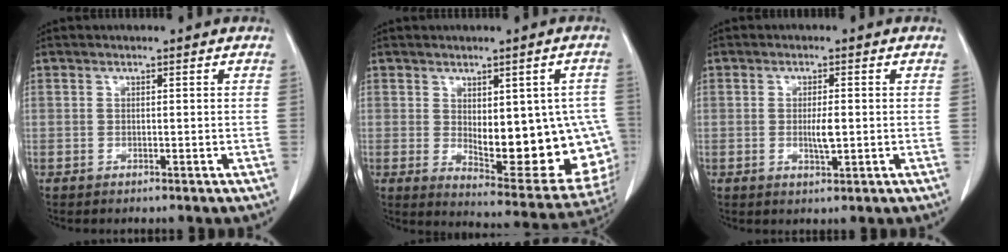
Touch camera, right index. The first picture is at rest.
{"total": 17.4, "force": [-1.2, 6.8, 16.0], "torque": [-0.151, 0.004, 0.013]}
{"total": 3.0, "force": [-0.2, 0.6, 2.9], "torque": [-0.053, -0.002, 0.000]}